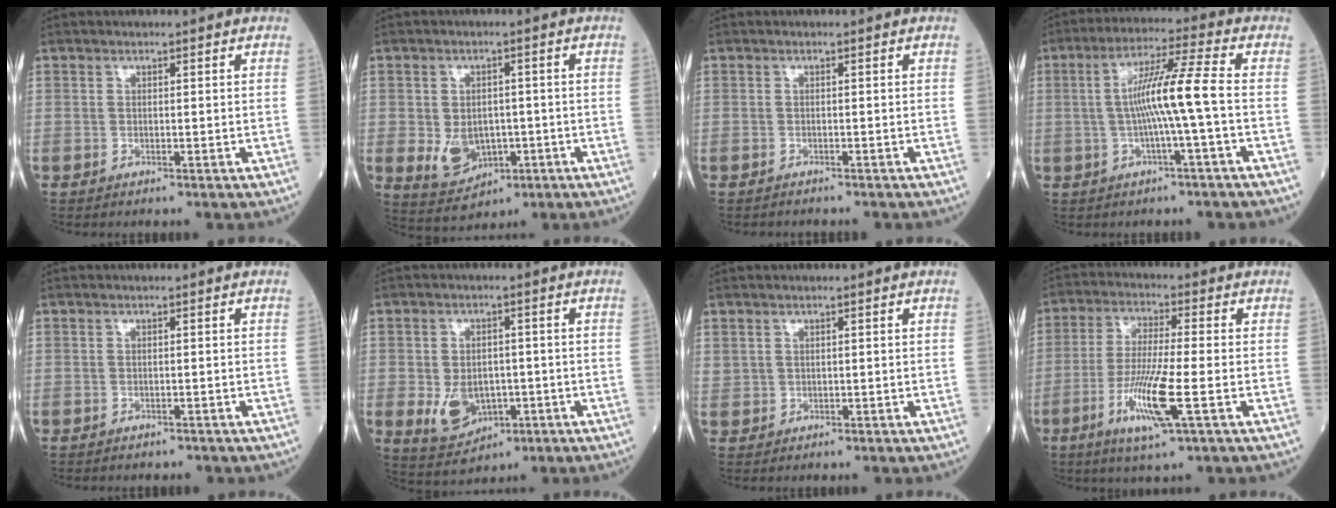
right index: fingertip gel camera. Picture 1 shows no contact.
{"total": 6.7, "force": [-1.6, 4.9, 4.3], "torque": [-0.074, 0.000, -0.011]}
{"total": 1.8, "force": [-1.7, 0.4, 0.3], "torque": [-0.011, -0.002, -0.022]}
{"total": 8.6, "force": [-0.8, -1.2, 8.5], "torque": [-0.156, 0.014, -0.016]}
{"total": 2.2, "force": [-2.0, 0.9, 0.5], "torque": [-0.013, -0.002, -0.021]}
{"total": 7.2, "force": [-2.0, 5.0, 4.8], "torque": [-0.085, -0.001, -0.019]}
{"total": 1.1, "force": [0.7, 0.9, 0.2], "torque": [0.000, 0.006, 0.014]}
{"total": 10.3, "force": [-3.5, 0.1, 9.6], "torque": [-0.195, -0.019, -0.070]}